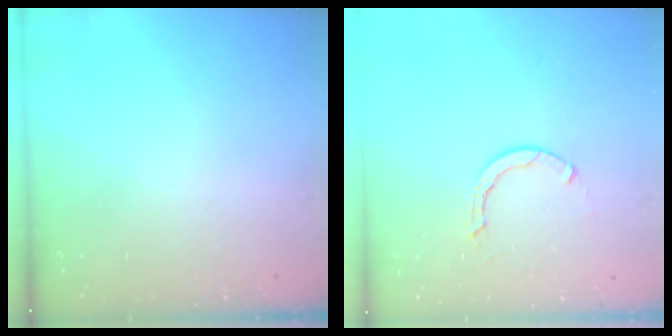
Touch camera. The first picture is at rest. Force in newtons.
{"total": 2.3, "press": 2.3, "slide": 0.1}